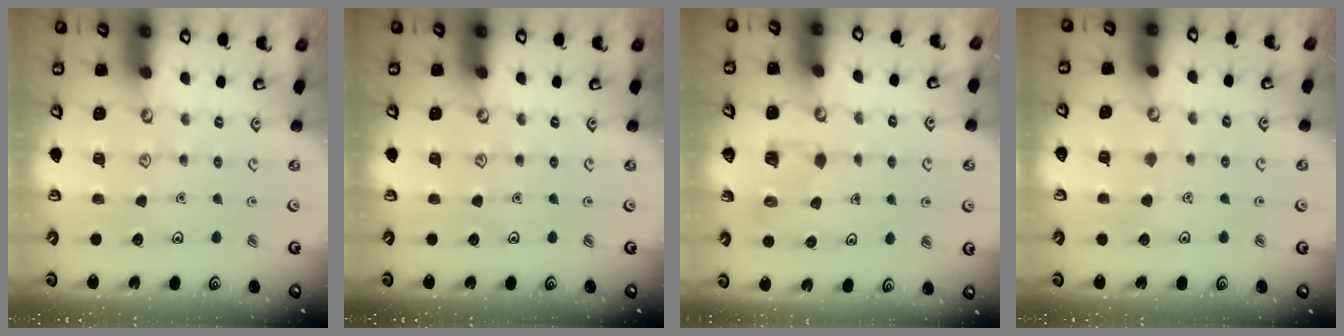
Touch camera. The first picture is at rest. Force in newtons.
{"total": 0.0}
{"total": 4.1, "press": 4.1, "slide": 0.2}
{"total": 1.7, "press": 1.7, "slide": 0.1}